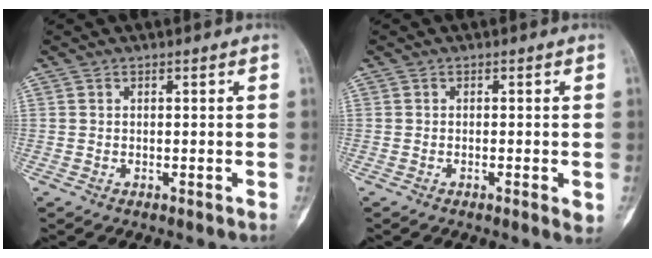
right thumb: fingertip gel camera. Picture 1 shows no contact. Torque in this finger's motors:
{"motor_torque": [-0.37, 0.17, 0.09, -0.10, -0.09]}